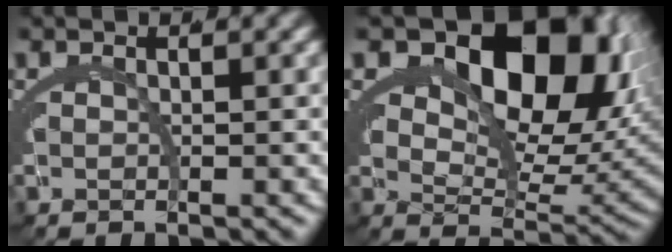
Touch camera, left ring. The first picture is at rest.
{"total": 15.2, "force": [5.1, 9.5, 10.8], "torque": [-0.166, -0.008, 0.077]}